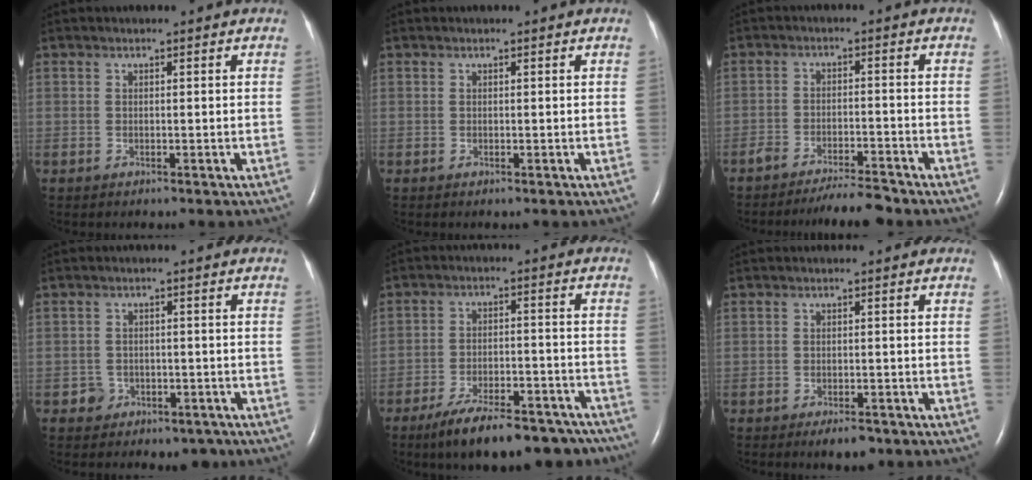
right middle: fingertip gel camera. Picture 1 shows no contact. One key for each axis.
{"total": 0.0}
{"total": 5.9, "fx": -5.5, "fy": 0.4, "fz": 2.1, "tx": -0.030, "ty": -0.013, "tz": -0.092}
{"total": 3.8, "fx": -2.3, "fy": 3.1, "fz": 0.5, "tx": 0.004, "ty": 0.016, "tz": -0.025}
{"total": 16.9, "fx": -13.9, "fy": 5.3, "fz": 8.2, "tx": -0.089, "ty": 0.020, "tz": -0.198}
{"total": 3.0, "fx": -2.1, "fy": 1.0, "fz": 1.9, "tx": -0.029, "ty": -0.003, "tz": -0.025}